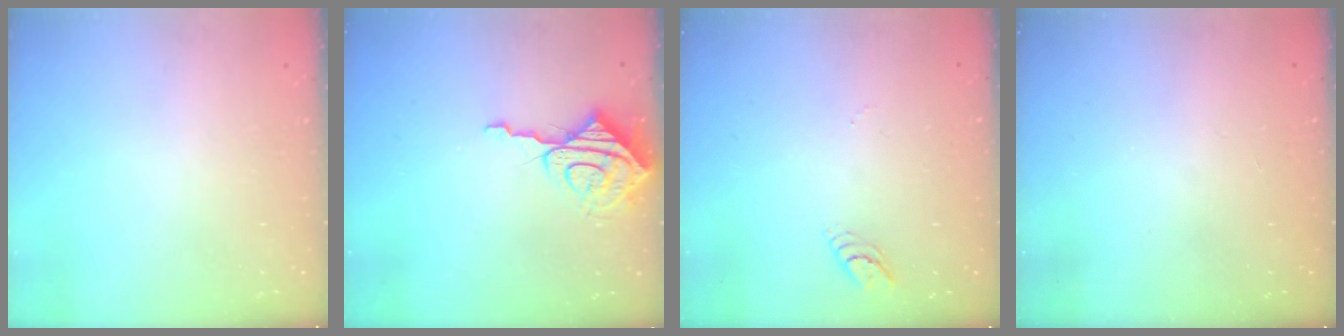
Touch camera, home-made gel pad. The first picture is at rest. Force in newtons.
{"total": 9.0, "press": 8.9, "slide": 0.8}
{"total": 3.6, "press": 3.6, "slide": 0.3}
{"total": 0.0}